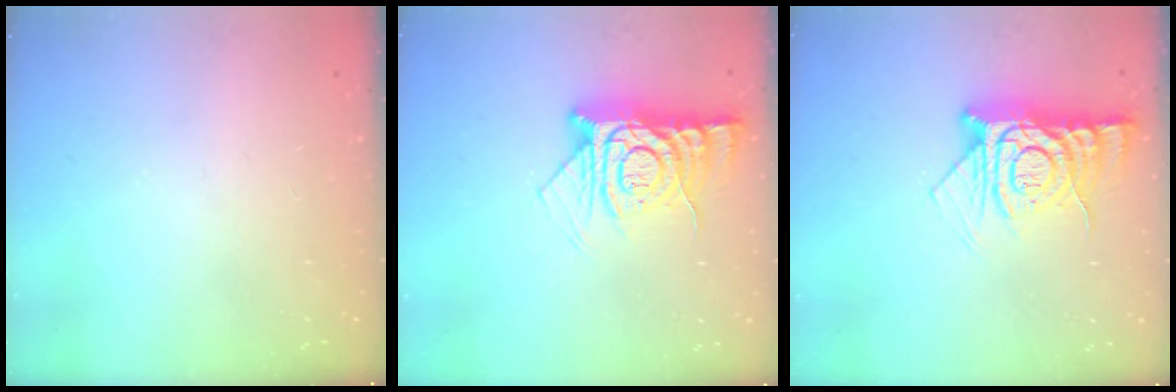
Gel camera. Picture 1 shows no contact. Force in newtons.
{"total": 12.8, "press": 12.8, "slide": 1.0}
{"total": 12.8, "press": 12.8, "slide": 1.0}